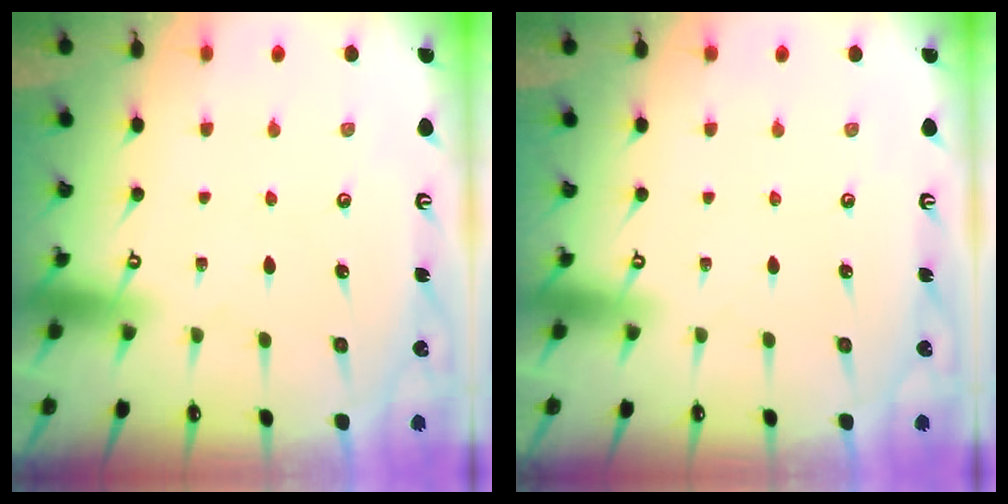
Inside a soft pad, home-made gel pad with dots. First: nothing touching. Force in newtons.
{"total": 0.0}